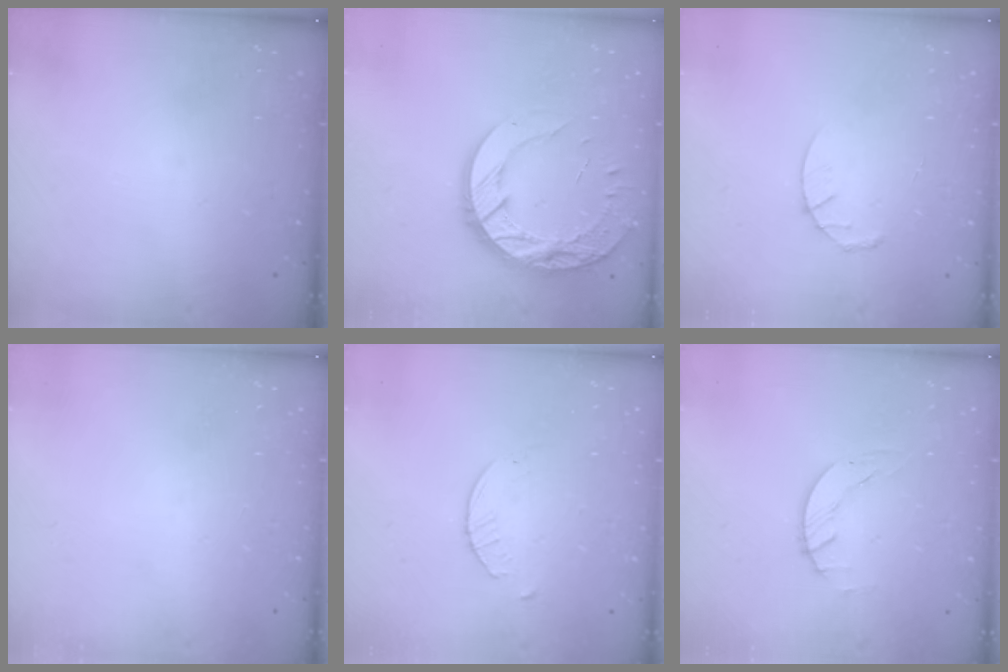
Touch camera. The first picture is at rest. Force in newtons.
{"total": 20.4, "press": 20.3, "slide": 1.7}
{"total": 3.9, "press": 3.9, "slide": 0.5}
{"total": 0.0}
{"total": 2.0, "press": 2.0, "slide": 0.3}
{"total": 1.7, "press": 1.7, "slide": 0.1}